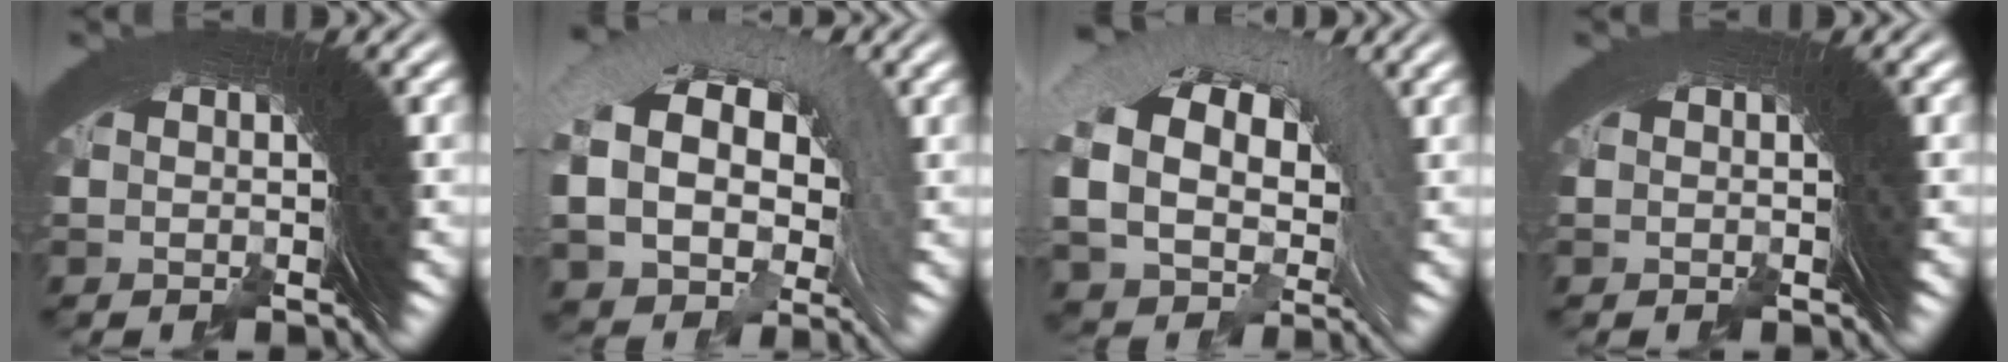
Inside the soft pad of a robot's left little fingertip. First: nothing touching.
{"total": 9.3, "force": [1.5, 6.2, 6.8], "torque": [-0.126, -0.011, 0.027]}
{"total": 9.8, "force": [2.1, 6.6, 7.0], "torque": [-0.127, -0.005, 0.036]}
{"total": 0.8, "force": [-0.5, -0.5, -0.4], "torque": [0.010, 0.004, -0.008]}